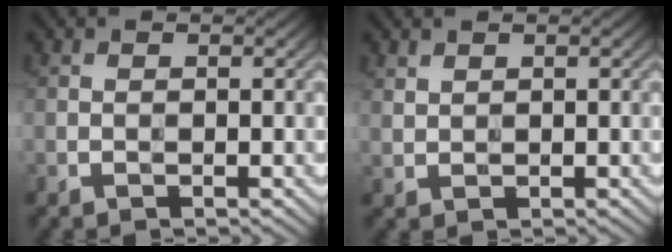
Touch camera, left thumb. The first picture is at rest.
{"total": 1.4, "force": [1.0, 0.7, 0.5], "torque": [-0.017, -0.002, 0.027]}